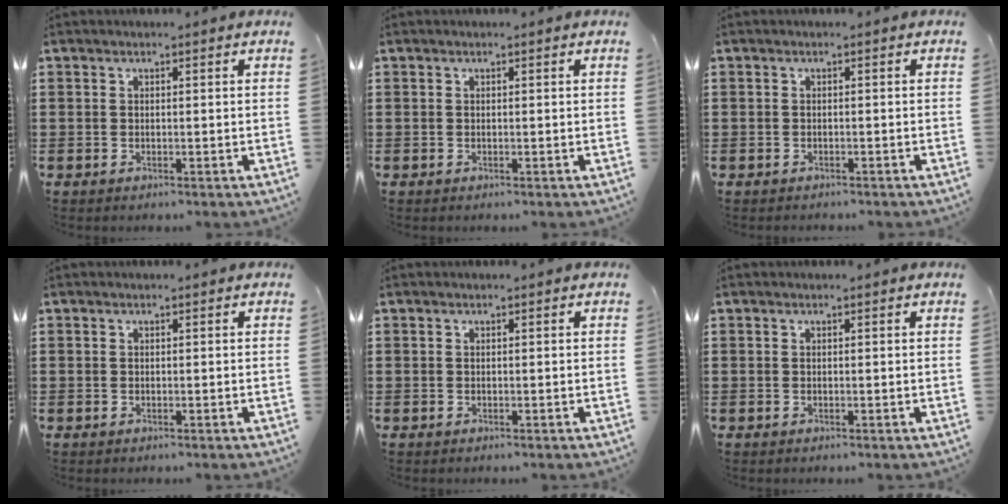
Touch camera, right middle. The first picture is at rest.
{"total": 0.0}
{"total": 0.6, "force": [-0.5, 0.2, -0.1], "torque": [0.001, 0.002, -0.012]}
{"total": 0.0}
{"total": 0.0}
{"total": 0.0}